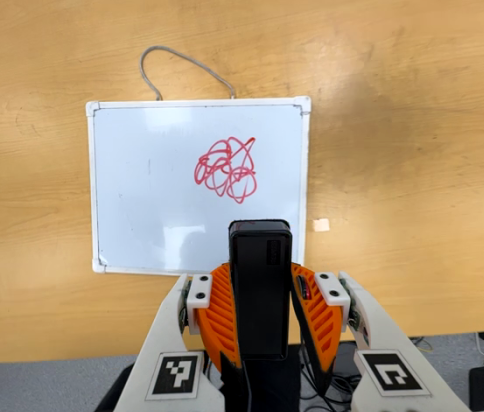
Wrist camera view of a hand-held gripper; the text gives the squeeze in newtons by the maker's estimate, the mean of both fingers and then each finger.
{"total": 4.2, "left": 2.9, "right": 5.5}